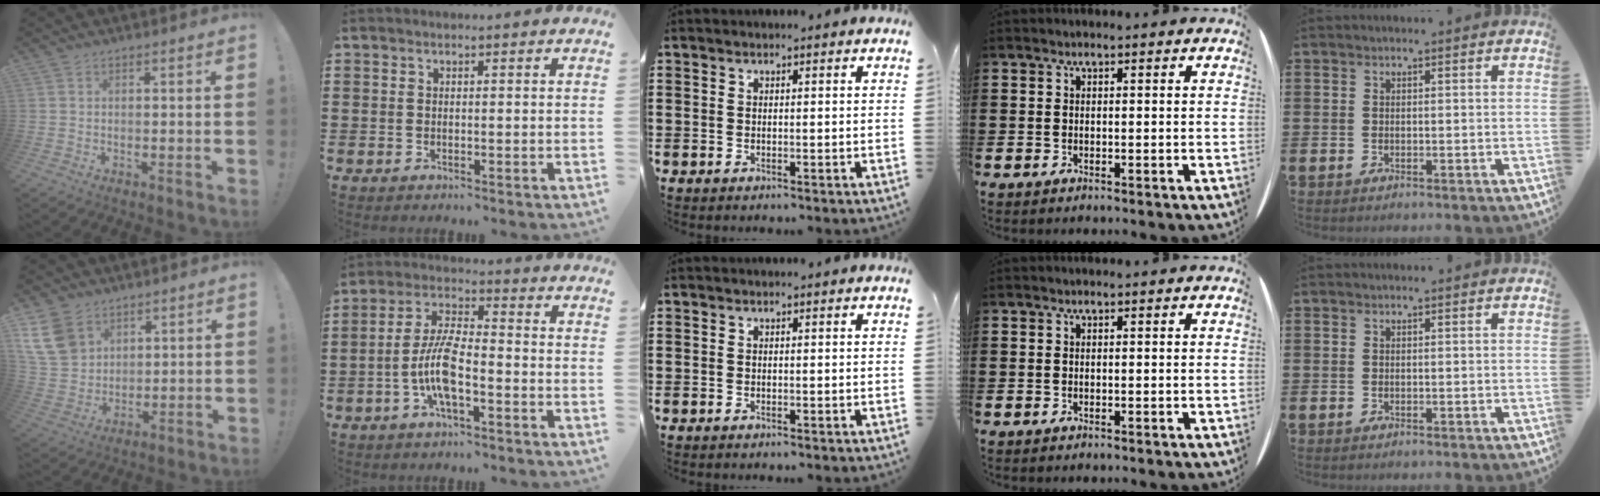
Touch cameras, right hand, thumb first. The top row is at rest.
{"thumb": {"total": 12.5, "force": [6.9, 9.0, 5.4], "torque": [-0.101, -0.032, 0.142]}, "index": {"total": 8.4, "force": [-2.8, 2.5, 7.5], "torque": [-0.172, -0.009, -0.060]}}